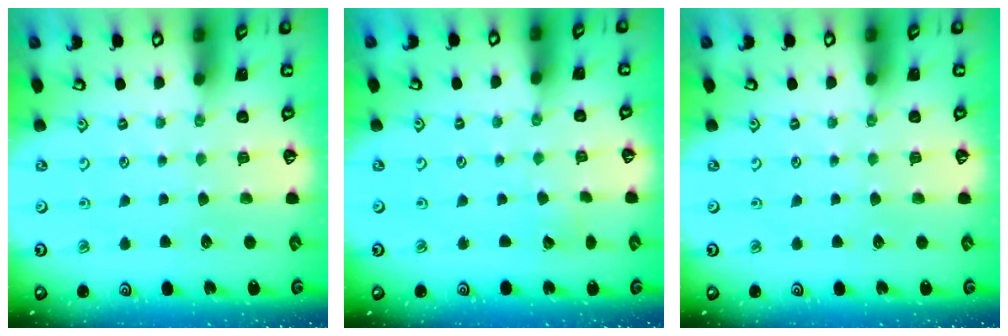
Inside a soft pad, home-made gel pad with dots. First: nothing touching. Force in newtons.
{"total": 2.7, "press": 2.6, "slide": 0.3}
{"total": 0.0}